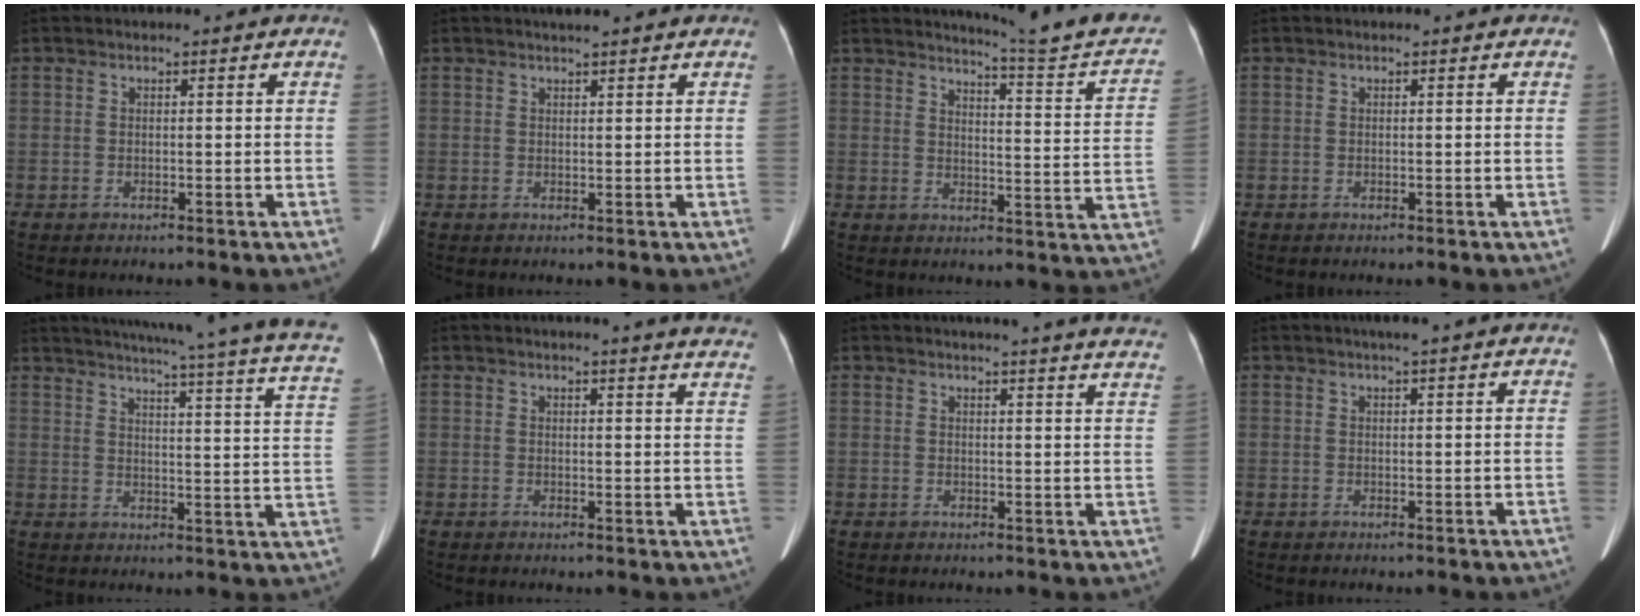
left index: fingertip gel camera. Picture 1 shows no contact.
{"total": 2.7, "force": [2.3, 0.0, 1.4], "torque": [-0.017, 0.016, 0.032]}
{"total": 14.7, "force": [13.9, -0.7, 4.8], "torque": [-0.058, -0.073, 0.154]}
{"total": 0.0}
{"total": 23.6, "force": [19.1, 0.0, 13.9], "torque": [-0.204, -0.047, 0.219]}
{"total": 14.7, "force": [13.9, 0.4, 4.7], "torque": [-0.049, -0.052, 0.138]}
{"total": 19.8, "force": [18.6, 0.5, 6.8], "torque": [-0.084, -0.054, 0.201]}
{"total": 3.0, "force": [2.4, -0.4, 1.8], "torque": [-0.022, 0.012, 0.035]}